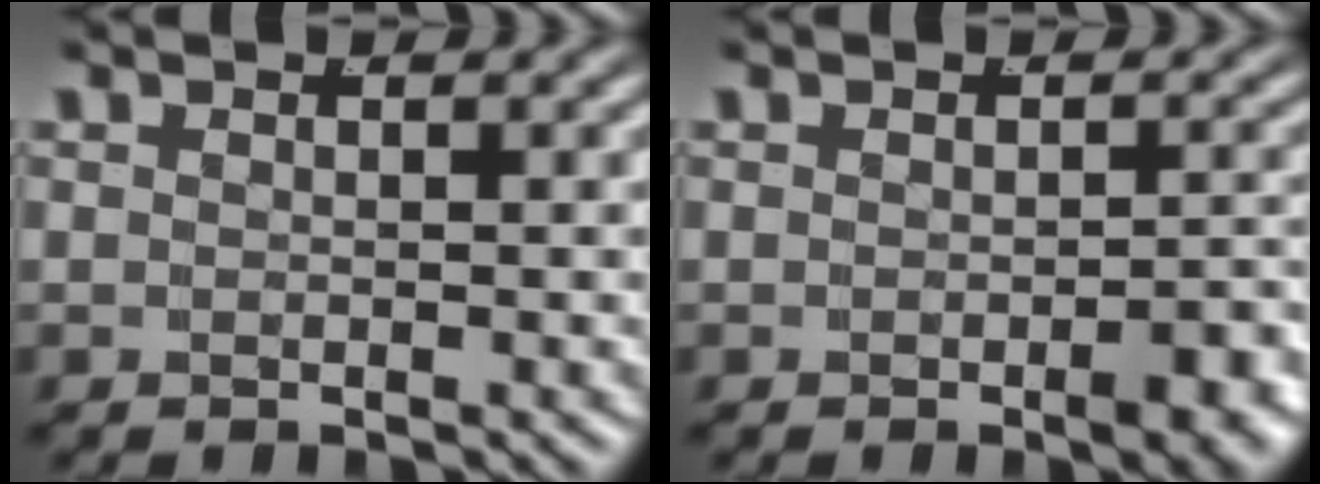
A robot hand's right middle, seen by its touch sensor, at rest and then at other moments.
{"total": 2.3, "force": [-1.4, 0.6, 1.7], "torque": [-0.021, 0.000, -0.024]}